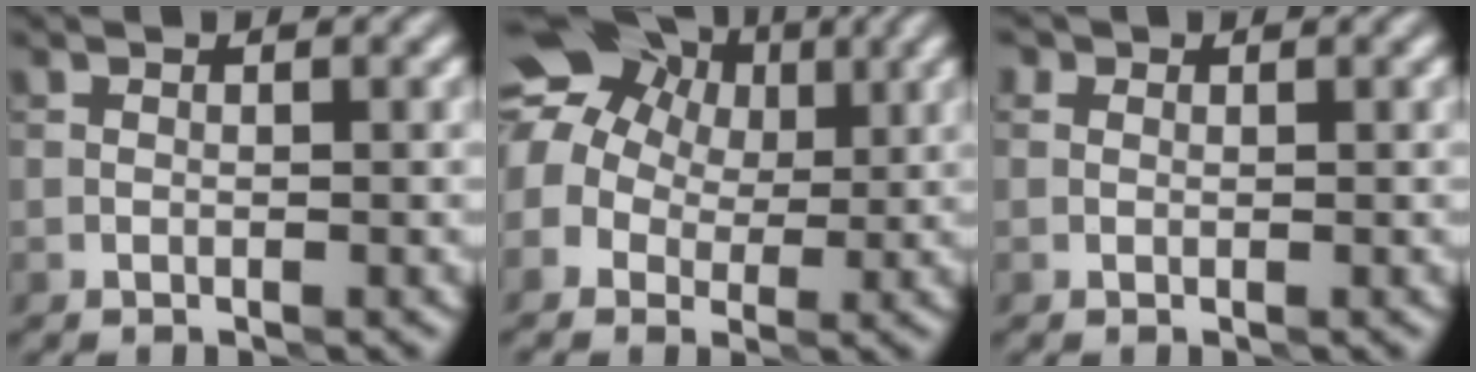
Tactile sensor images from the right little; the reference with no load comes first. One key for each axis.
{"total": 11.4, "fx": 4.0, "fy": 9.2, "fz": 5.5, "tx": -0.118, "ty": 0.046, "tz": 0.043}
{"total": 1.4, "fx": 0.7, "fy": 1.0, "fz": 0.7, "tx": -0.006, "ty": 0.001, "tz": -0.014}